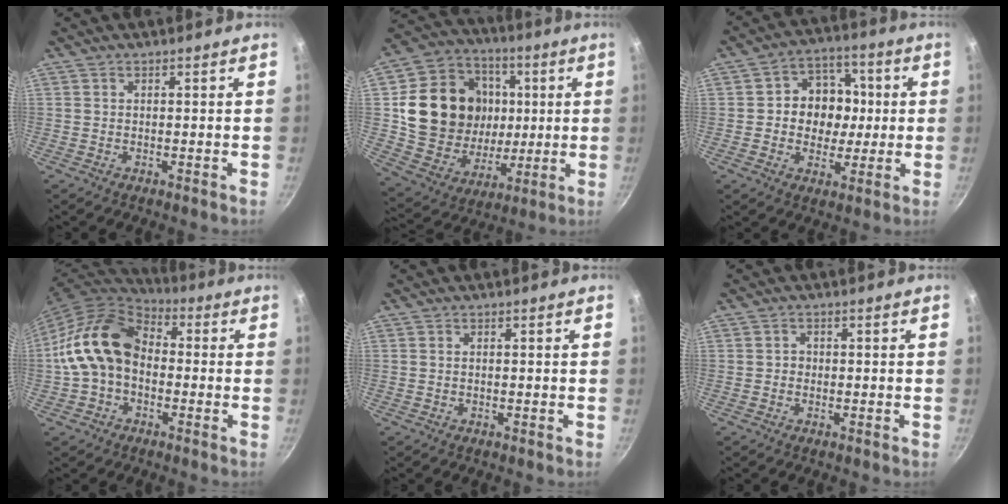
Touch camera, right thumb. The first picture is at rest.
{"total": 23.4, "force": [3.4, 19.2, 12.9], "torque": [-0.208, 0.010, 0.072]}
{"total": 11.4, "force": [0.5, 9.8, 5.9], "torque": [-0.043, 0.008, -0.002]}
{"total": 15.5, "force": [-0.8, 11.3, 10.7], "torque": [-0.169, 0.043, -0.031]}
{"total": 0.0}
{"total": 0.9, "force": [-0.1, 0.8, 0.2], "torque": [0.000, 0.002, -0.004]}